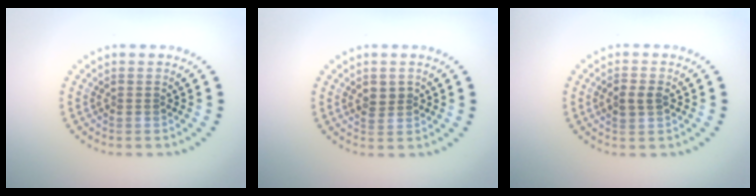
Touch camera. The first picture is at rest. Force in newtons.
{"total": 1.5, "press": 1.5, "slide": 0.3}
{"total": 1.6, "press": 1.6, "slide": 0.1}